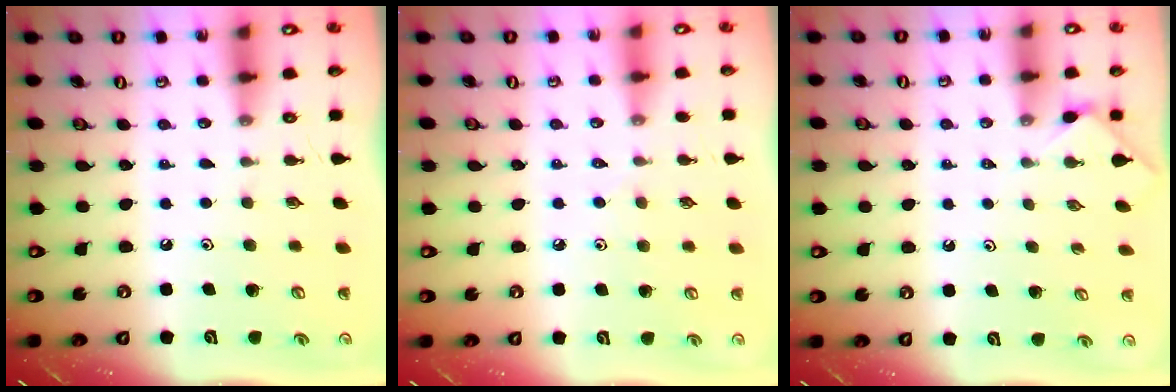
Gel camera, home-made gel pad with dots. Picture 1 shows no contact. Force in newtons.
{"total": 3.7, "press": 3.6, "slide": 0.7}
{"total": 1.8, "press": 1.7, "slide": 0.4}